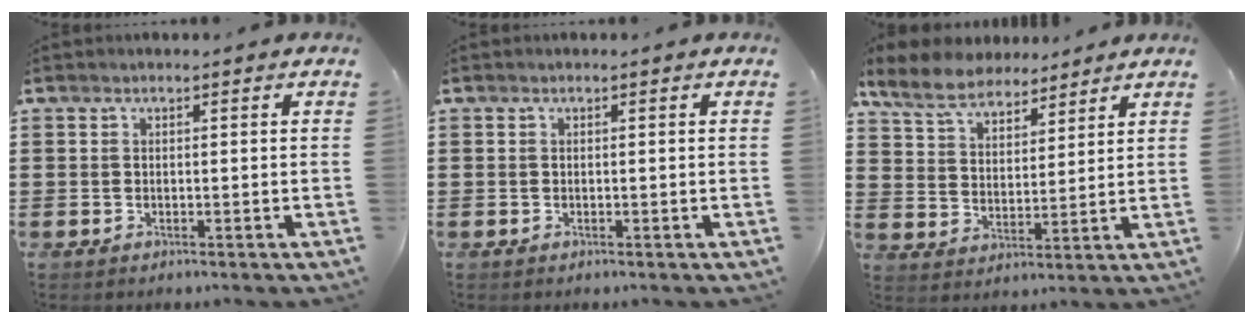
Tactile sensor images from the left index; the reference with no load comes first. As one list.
[{"total": 0.0}, {"total": 7.5, "force": [6.5, 2.7, 2.7], "torque": [-0.080, -0.013, 0.120]}]